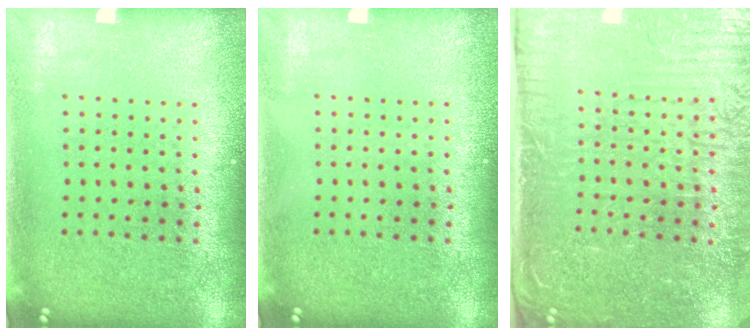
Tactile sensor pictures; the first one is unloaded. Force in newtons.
{"total": 0.0}
{"total": 5.1, "press": 4.4, "slide": 2.6}